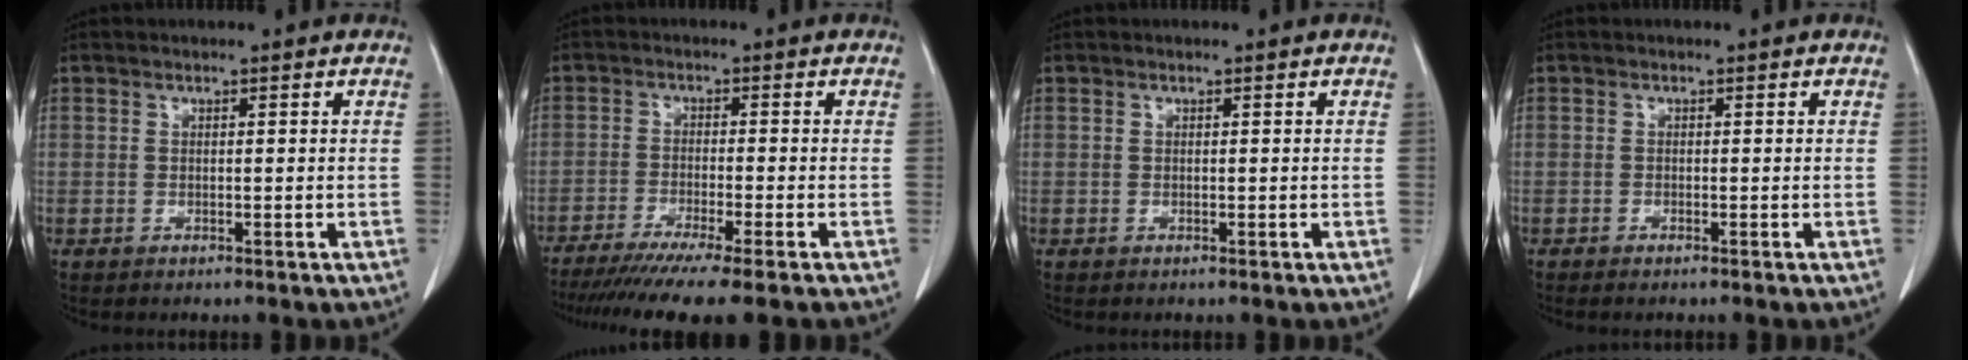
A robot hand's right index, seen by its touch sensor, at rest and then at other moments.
{"total": 12.2, "force": [-9.9, -1.0, 7.1], "torque": [-0.092, -0.037, -0.154]}
{"total": 0.0}
{"total": 0.8, "force": [-0.7, 0.0, 0.4], "torque": [-0.010, -0.001, -0.010]}